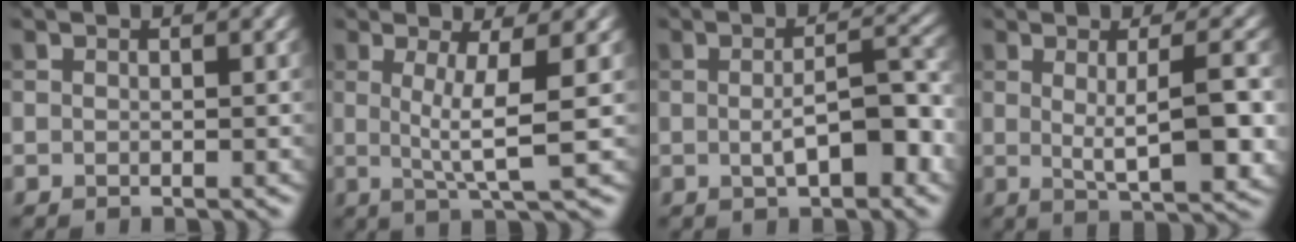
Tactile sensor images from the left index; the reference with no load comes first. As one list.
[{"total": 4.8, "force": [0.4, 0.6, 4.7], "torque": [-0.079, -0.004, 0.009]}, {"total": 5.0, "force": [-0.9, 1.7, 4.6], "torque": [-0.078, -0.002, -0.014]}, {"total": 6.4, "force": [0.2, 1.6, 6.2], "torque": [-0.087, -0.005, 0.007]}]